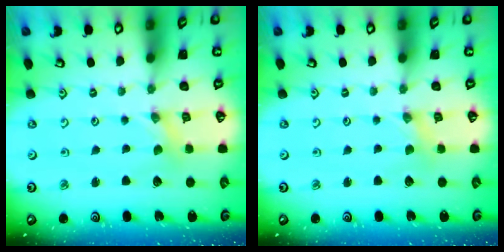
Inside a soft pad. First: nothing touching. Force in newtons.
{"total": 0.0}